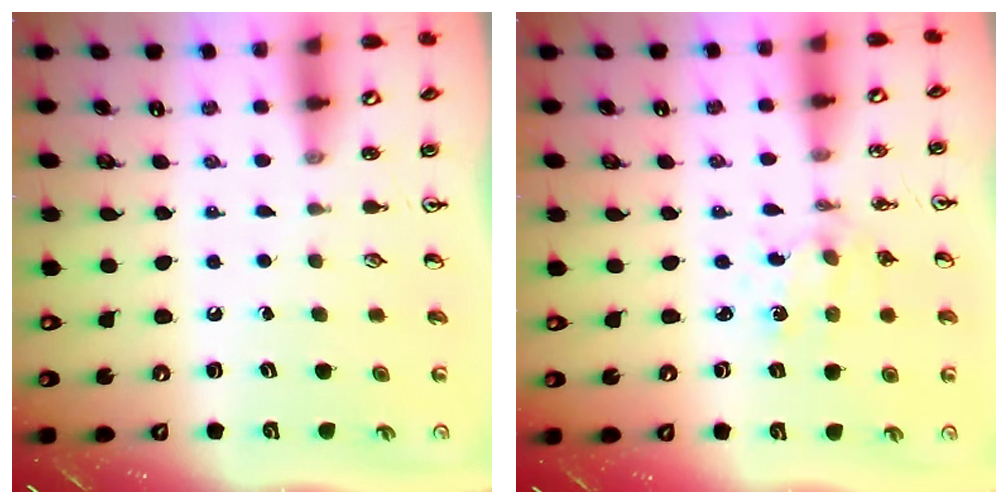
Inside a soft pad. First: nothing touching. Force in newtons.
{"total": 1.8, "press": 1.7, "slide": 0.3}